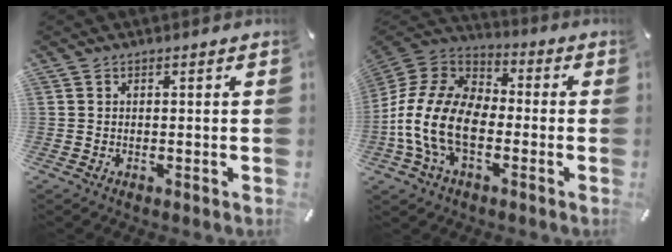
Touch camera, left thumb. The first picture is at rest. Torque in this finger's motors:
{"motor_torque": [-0.29, 2.43, 2.39, 0.38, 0.38]}